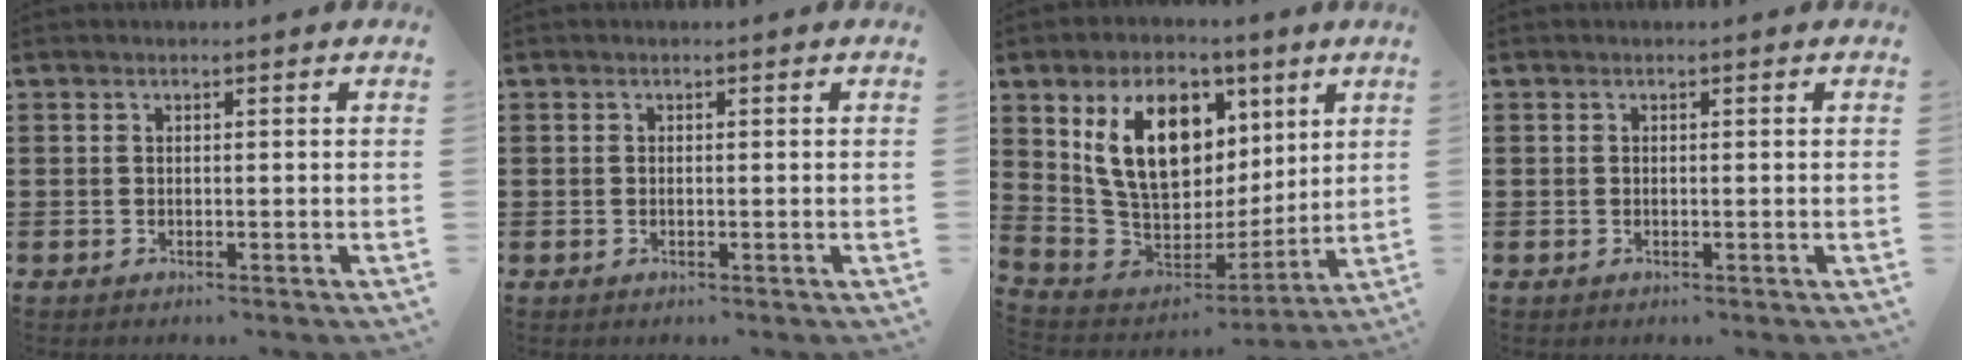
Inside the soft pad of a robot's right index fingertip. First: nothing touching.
{"total": 0.0}
{"total": 14.5, "force": [6.0, 9.5, 9.1], "torque": [-0.187, -0.010, 0.116]}
{"total": 0.0}